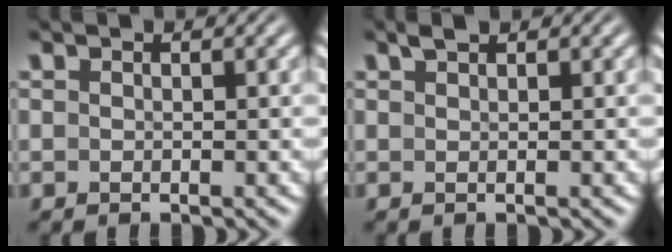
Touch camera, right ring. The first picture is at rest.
{"total": 1.1, "force": [0.8, -0.7, 0.4], "torque": [-0.003, 0.004, 0.017]}